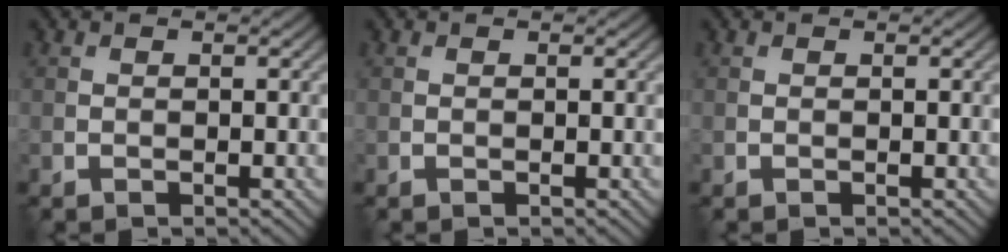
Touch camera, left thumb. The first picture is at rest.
{"total": 0.0}
{"total": 0.0}